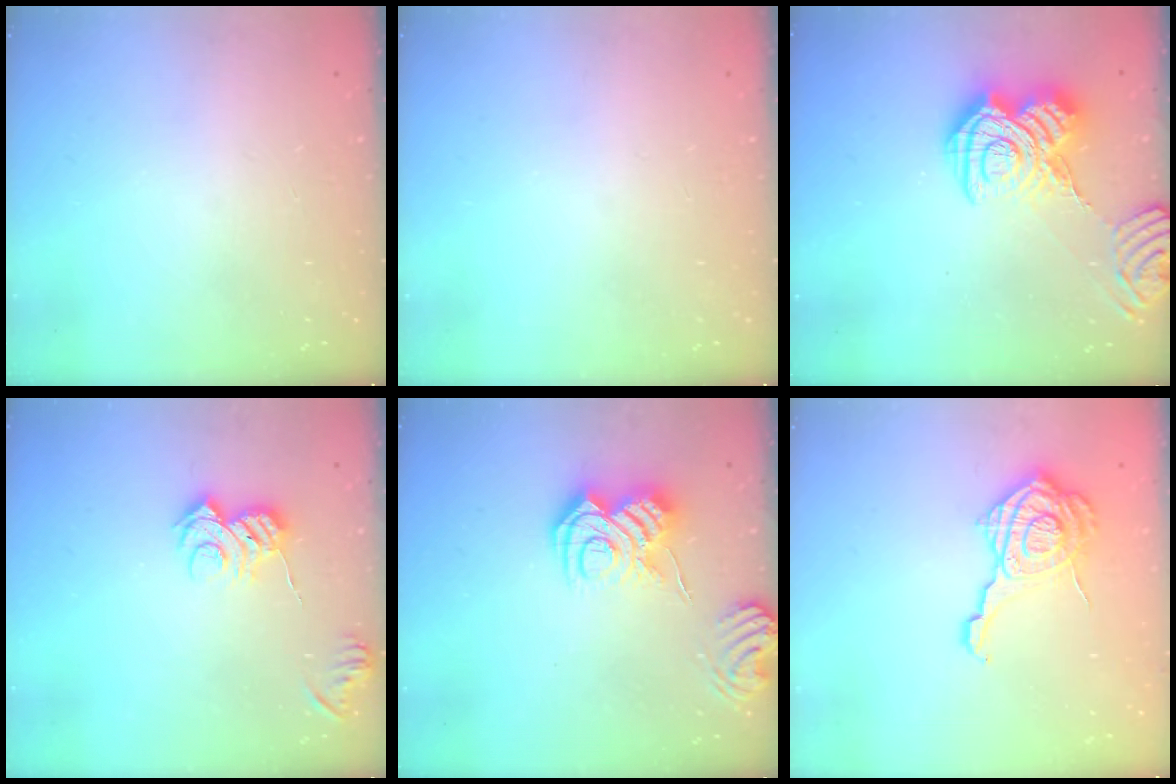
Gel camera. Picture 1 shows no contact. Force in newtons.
{"total": 0.0}
{"total": 14.9, "press": 14.9, "slide": 0.6}
{"total": 8.2, "press": 8.2, "slide": 0.9}
{"total": 11.1, "press": 11.1, "slide": 1.1}
{"total": 16.1, "press": 16.1, "slide": 1.2}